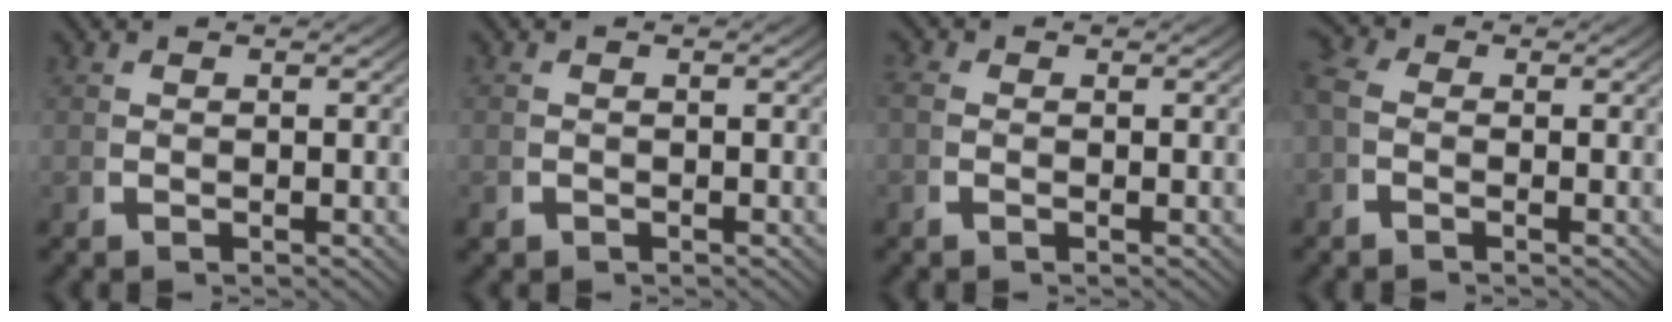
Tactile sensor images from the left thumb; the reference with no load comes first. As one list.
[{"total": 1.0, "force": [-0.8, 0.6, 0.1], "torque": [-0.001, -0.012, -0.013]}, {"total": 1.0, "force": [-0.3, 0.9, 0.5], "torque": [-0.017, -0.005, -0.007]}, {"total": 2.9, "force": [-0.3, 2.4, 1.5], "torque": [-0.037, 0.002, -0.018]}]